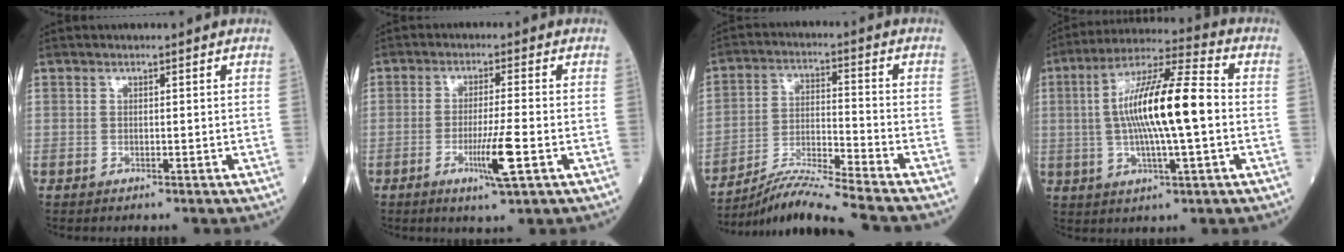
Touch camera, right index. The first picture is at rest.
{"total": 6.3, "force": [-2.3, -0.4, 5.8], "torque": [-0.104, -0.015, -0.041]}
{"total": 12.3, "force": [-11.1, -1.8, 4.9], "torque": [-0.088, -0.009, -0.196]}
{"total": 14.9, "force": [-0.2, 1.8, 14.8], "torque": [-0.269, 0.015, -0.008]}